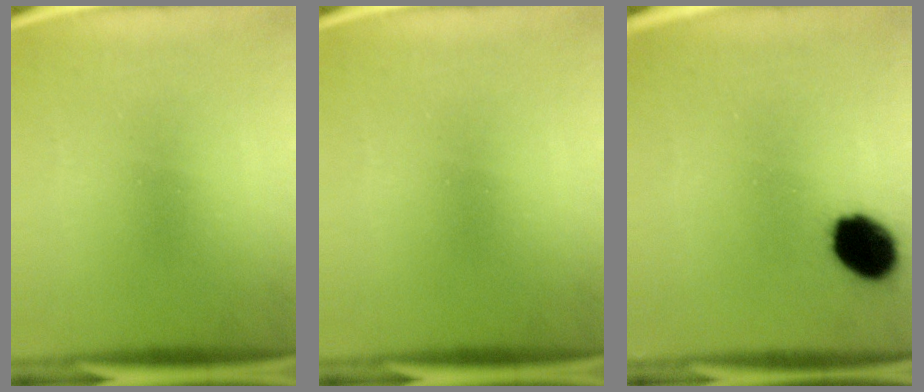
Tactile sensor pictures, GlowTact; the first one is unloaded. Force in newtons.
{"total": 0.0}
{"total": 10.9}